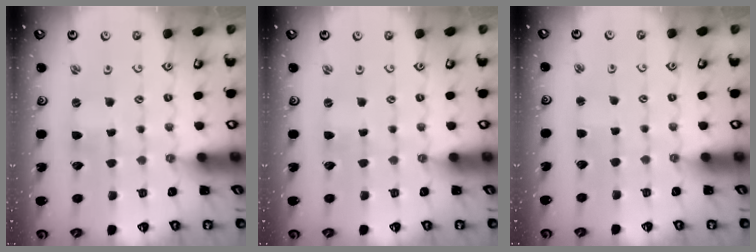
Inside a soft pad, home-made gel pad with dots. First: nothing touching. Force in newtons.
{"total": 0.0}
{"total": 2.5, "press": 2.5, "slide": 0.2}